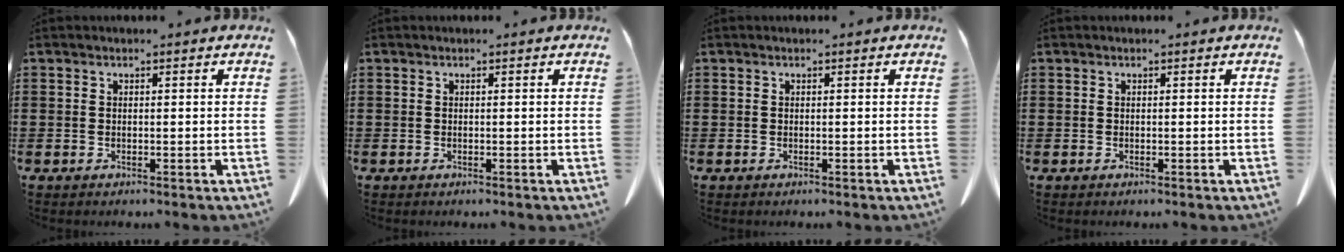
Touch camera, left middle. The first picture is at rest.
{"total": 0.0}
{"total": 0.0}
{"total": 0.0}